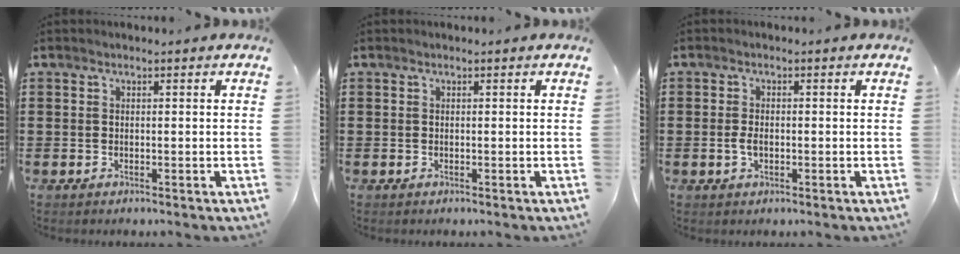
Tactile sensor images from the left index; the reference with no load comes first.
{"total": 0.0}
{"total": 2.0, "force": [-0.3, 1.1, 1.7], "torque": [-0.047, -0.003, -0.011]}